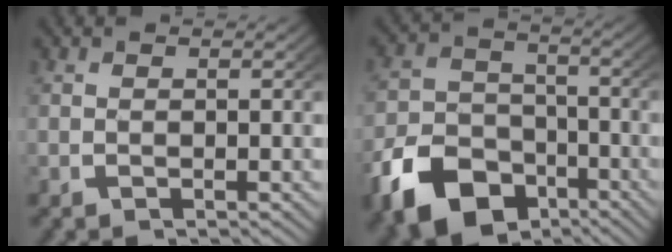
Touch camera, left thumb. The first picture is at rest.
{"total": 11.6, "force": [-6.8, 8.0, 5.1], "torque": [-0.084, -0.035, -0.105]}